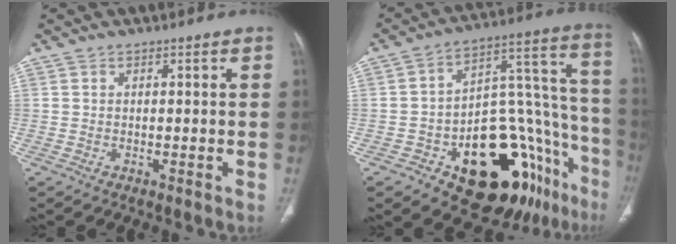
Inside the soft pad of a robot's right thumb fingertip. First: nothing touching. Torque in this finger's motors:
{"motor_torque": [4.41, 0.60, 1.17, -1.60, 0.09]}